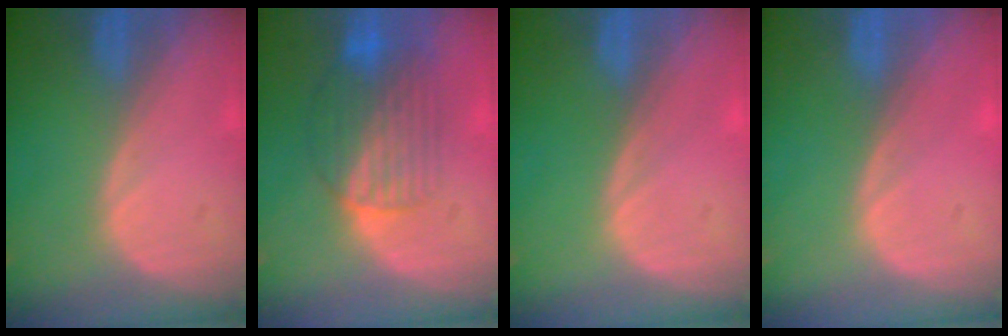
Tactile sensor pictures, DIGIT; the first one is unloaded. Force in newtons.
{"total": 8.0, "press": 7.6, "slide": 2.7}
{"total": 0.0}
{"total": 0.0}